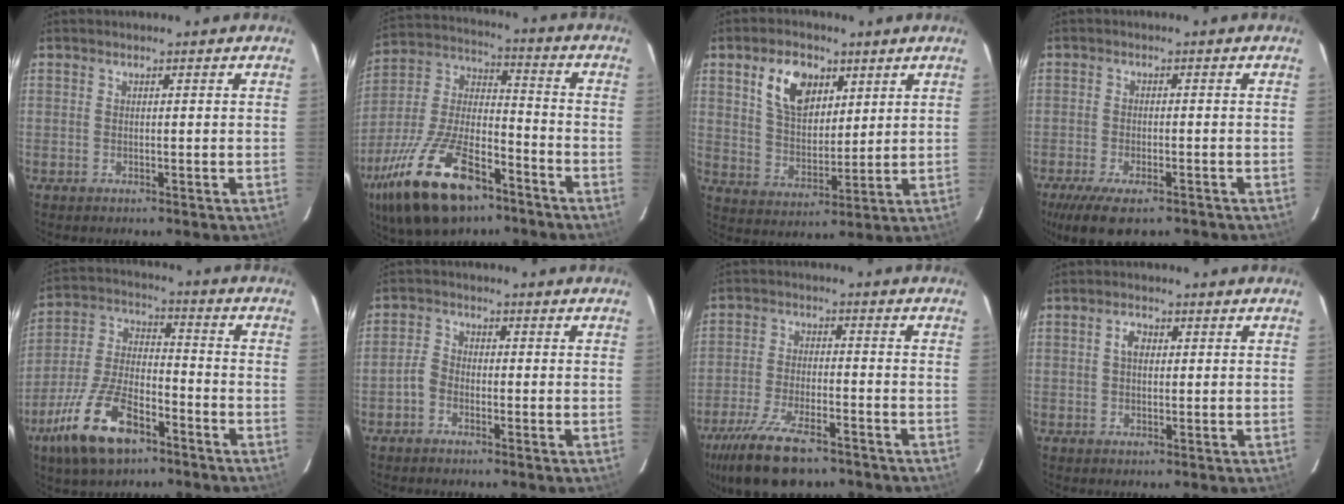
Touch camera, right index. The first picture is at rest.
{"total": 23.1, "force": [-13.8, 10.1, 15.5], "torque": [-0.318, -0.012, -0.241]}
{"total": 10.6, "force": [5.0, 6.4, 6.8], "torque": [-0.124, 0.016, 0.097]}
{"total": 10.4, "force": [-7.3, 3.7, 6.4], "torque": [-0.145, -0.033, -0.121]}
{"total": 16.2, "force": [-9.6, 6.8, 11.1], "torque": [-0.238, -0.007, -0.176]}
{"total": 2.9, "force": [-1.8, 1.9, 1.2], "torque": [-0.027, 0.010, -0.036]}
{"total": 14.9, "force": [-10.8, 5.3, 8.8], "torque": [-0.197, -0.032, -0.188]}
{"total": 2.4, "force": [0.4, 1.6, 1.7], "torque": [-0.029, 0.010, 0.007]}